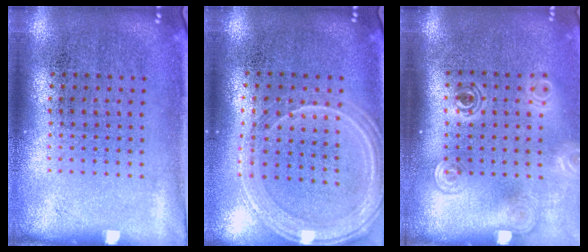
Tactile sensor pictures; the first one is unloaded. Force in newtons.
{"total": 1.3, "press": 1.3, "slide": 0.1}
{"total": 1.8, "press": 1.4, "slide": 1.2}